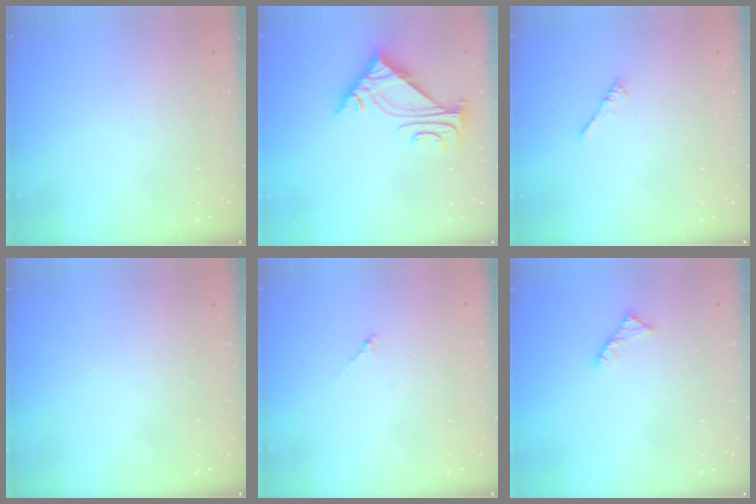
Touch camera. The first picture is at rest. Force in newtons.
{"total": 5.5, "press": 5.4, "slide": 0.9}
{"total": 0.0}
{"total": 0.0}
{"total": 0.8, "press": 0.6, "slide": 0.4}
{"total": 3.0, "press": 3.0, "slide": 0.5}